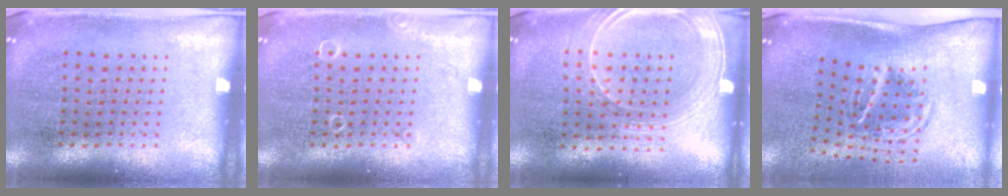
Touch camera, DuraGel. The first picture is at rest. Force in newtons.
{"total": 0.5, "press": 0.5, "slide": 0.1}
{"total": 1.7, "press": 1.5, "slide": 0.8}
{"total": 1.7, "press": 1.1, "slide": 1.3}